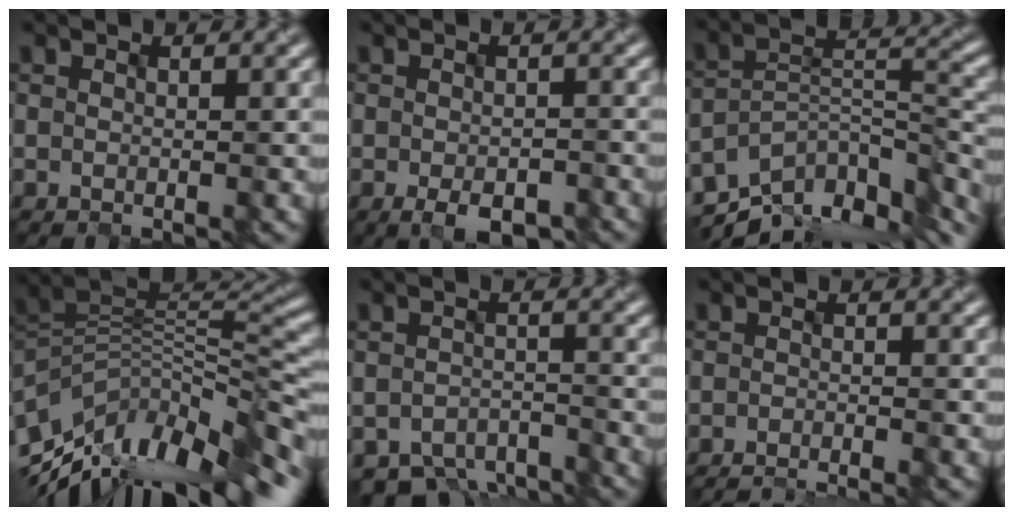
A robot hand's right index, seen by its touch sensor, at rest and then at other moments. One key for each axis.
{"total": 3.3, "fx": -1.9, "fy": 1.5, "fz": 2.2, "tx": -0.032, "ty": -0.005, "tz": -0.027}
{"total": 11.4, "fx": -8.0, "fy": 5.1, "fz": 6.2, "tx": -0.116, "ty": 0.007, "tz": -0.126}
{"total": 12.7, "fx": -7.3, "fy": 5.0, "fz": 9.2, "tx": -0.172, "ty": 0.015, "tz": -0.127}
{"total": 5.8, "fx": -5.4, "fy": 1.7, "fz": 1.2, "tx": -0.017, "ty": -0.018, "tz": -0.085}
{"total": 4.2, "fx": -3.8, "fy": 0.7, "fz": 1.8, "tx": -0.010, "ty": -0.004, "tz": -0.054}